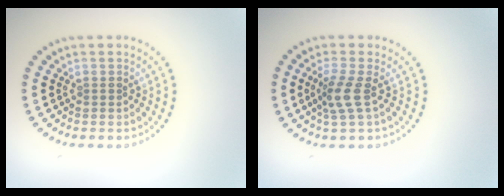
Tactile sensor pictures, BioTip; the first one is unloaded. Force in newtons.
{"total": 2.5, "press": 1.9, "slide": 1.6}